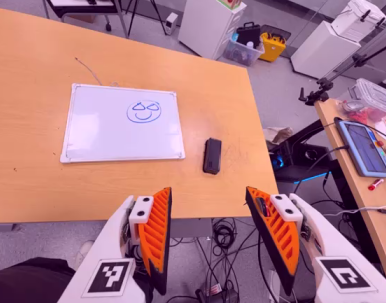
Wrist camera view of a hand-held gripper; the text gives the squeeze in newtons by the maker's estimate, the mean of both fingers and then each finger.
{"total": 0.0}